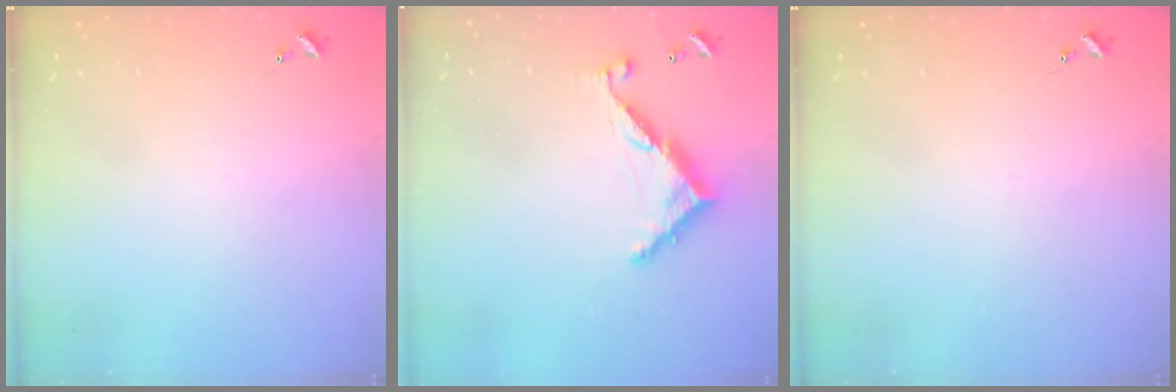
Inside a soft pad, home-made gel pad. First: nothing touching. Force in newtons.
{"total": 9.2, "press": 9.2, "slide": 0.6}
{"total": 0.0}